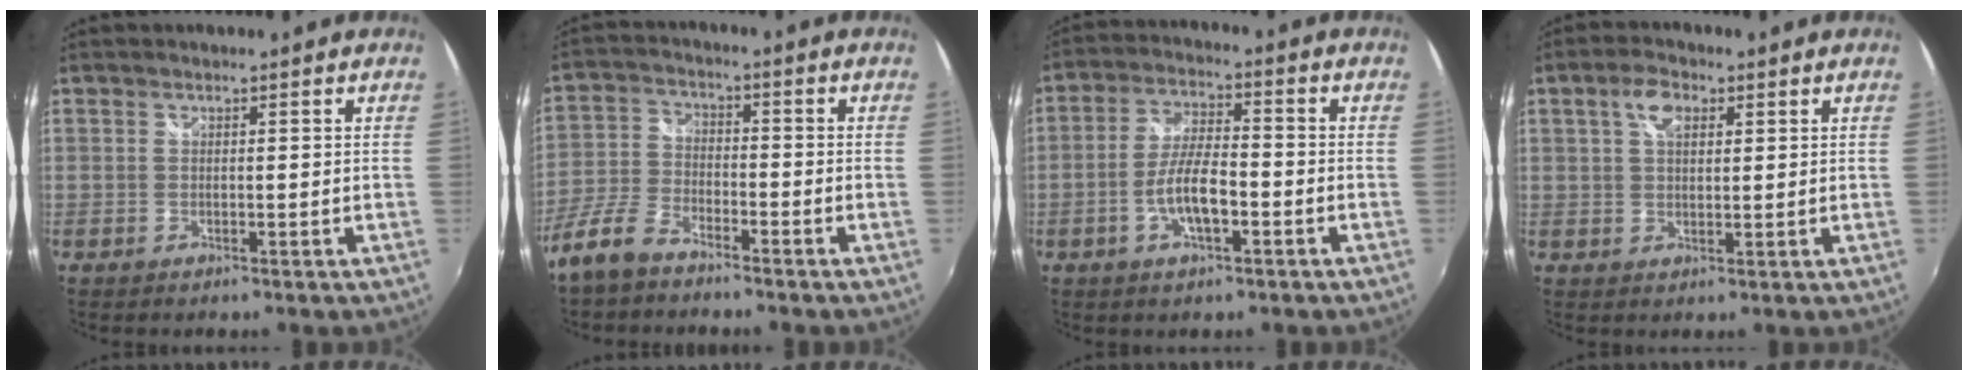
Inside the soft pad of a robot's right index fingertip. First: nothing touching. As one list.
[{"total": 7.7, "force": [-5.9, 2.9, 3.9], "torque": [-0.096, 0.003, -0.122]}, {"total": 7.6, "force": [-2.6, 2.3, 6.8], "torque": [-0.136, 0.007, -0.047]}, {"total": 4.7, "force": [1.9, 2.6, 3.4], "torque": [-0.060, 0.012, 0.033]}]